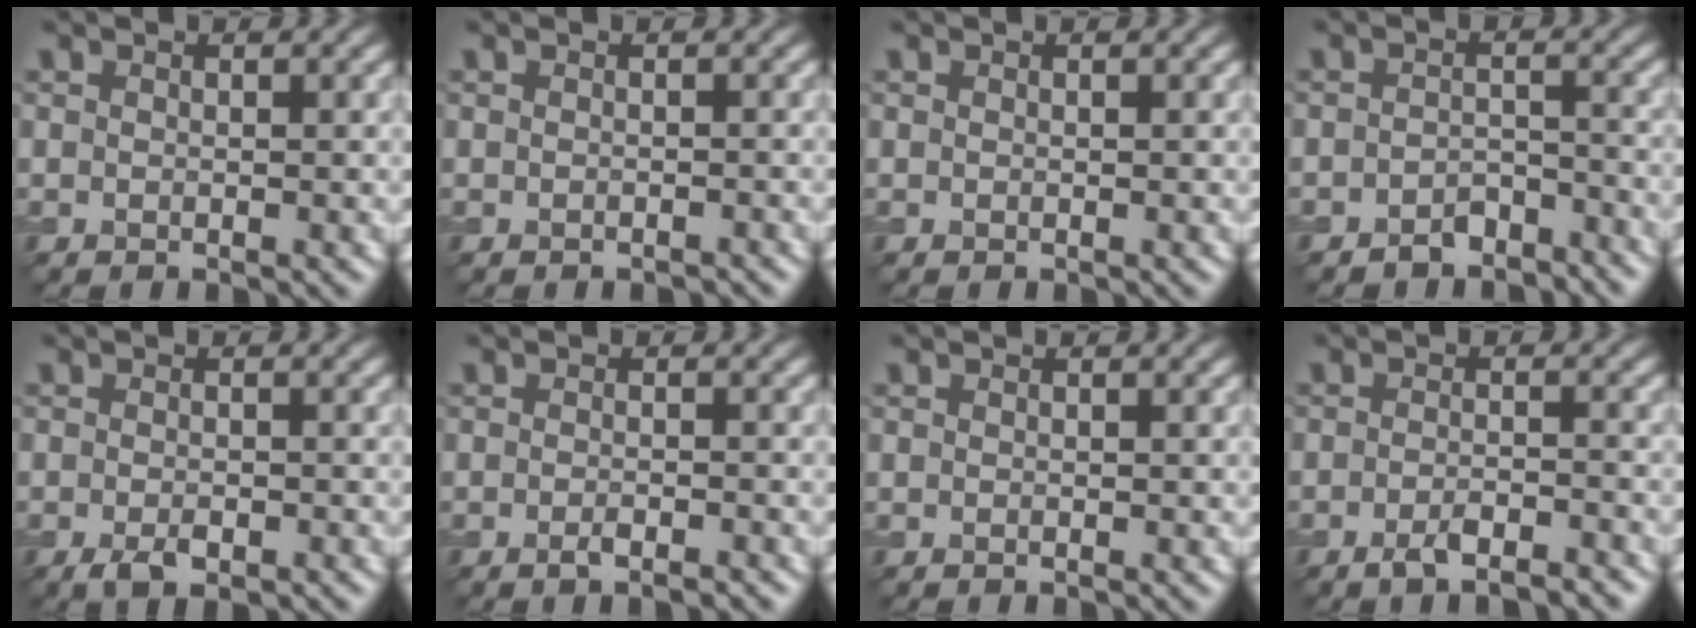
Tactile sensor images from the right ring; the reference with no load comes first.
{"total": 0.6, "force": [-0.6, 0.1, 0.2], "torque": [-0.002, -0.001, -0.009]}
{"total": 0.0}
{"total": 3.2, "force": [-2.6, 1.5, 0.9], "torque": [-0.011, 0.005, -0.046]}
{"total": 2.3, "force": [-1.3, 0.9, 1.7], "torque": [-0.031, -0.005, -0.024]}
{"total": 1.5, "force": [-1.0, 0.3, 1.1], "torque": [-0.017, -0.001, -0.018]}
{"total": 0.0}
{"total": 2.9, "force": [-2.2, 0.7, 1.8], "torque": [-0.027, 0.001, -0.040]}